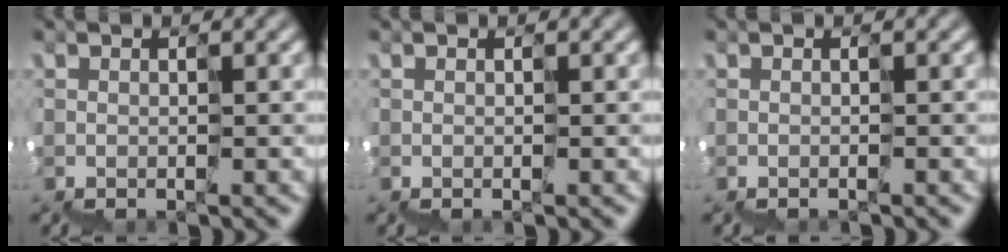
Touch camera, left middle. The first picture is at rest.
{"total": 0.0}
{"total": 0.7, "force": [-0.7, -0.1, -0.2], "torque": [0.006, -0.002, -0.008]}